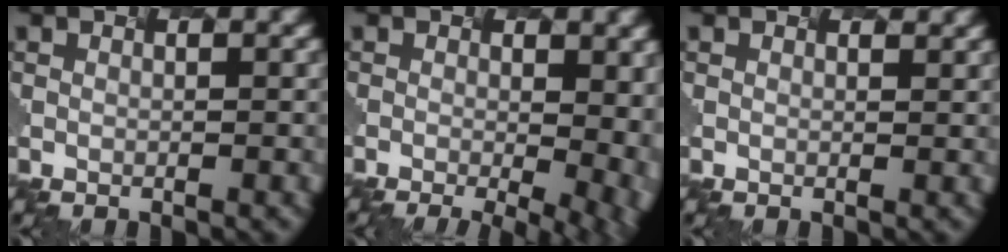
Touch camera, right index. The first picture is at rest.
{"total": 8.2, "force": [-1.3, 3.8, 7.1], "torque": [-0.037, -0.003, 0.000]}
{"total": 1.5, "force": [1.3, 0.7, 0.2], "torque": [0.010, 0.002, 0.002]}